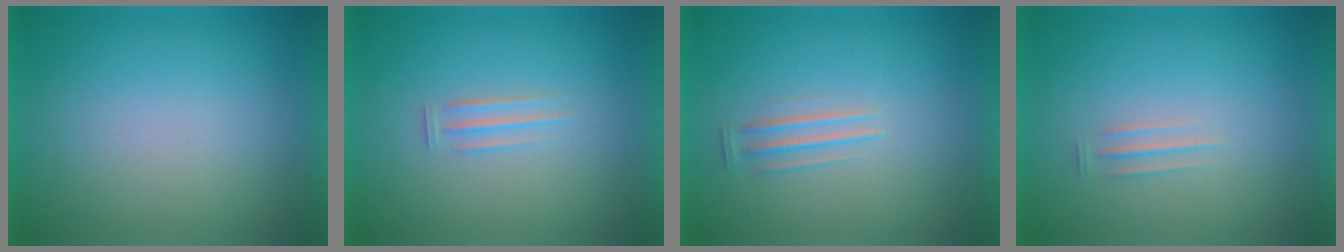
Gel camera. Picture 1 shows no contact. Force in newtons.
{"total": 1.9}
{"total": 1.2}
{"total": 1.6}